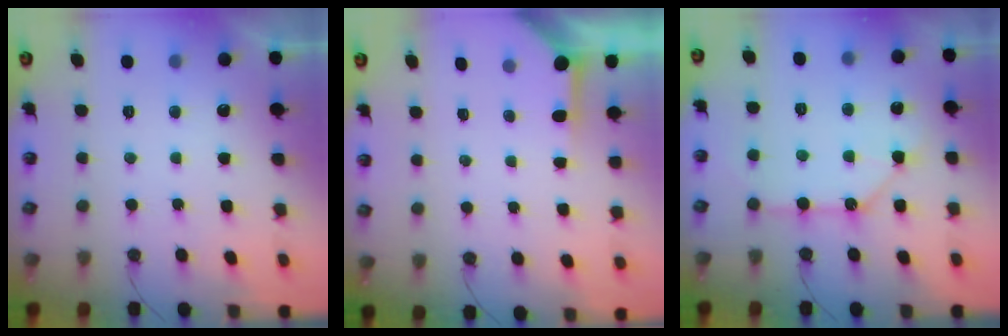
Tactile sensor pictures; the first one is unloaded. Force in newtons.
{"total": 3.6, "press": 3.6, "slide": 0.5}
{"total": 10.0, "press": 9.9, "slide": 1.0}